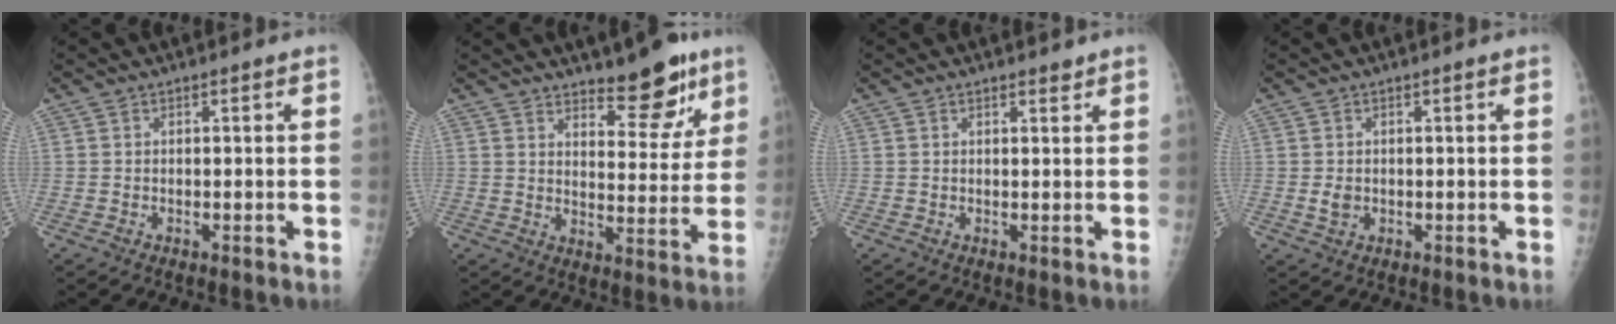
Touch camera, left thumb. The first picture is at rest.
{"total": 11.1, "force": [8.1, 4.1, 6.4], "torque": [-0.050, -0.059, 0.121]}
{"total": 1.2, "force": [1.1, 0.4, 0.5], "torque": [-0.004, -0.008, 0.015]}
{"total": 1.9, "force": [0.0, 1.5, 1.2], "torque": [-0.017, -0.002, 0.004]}